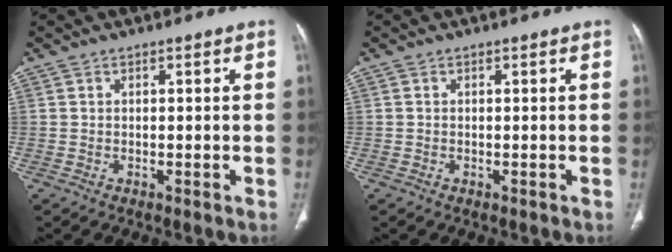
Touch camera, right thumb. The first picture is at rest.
{"total": 0.0}